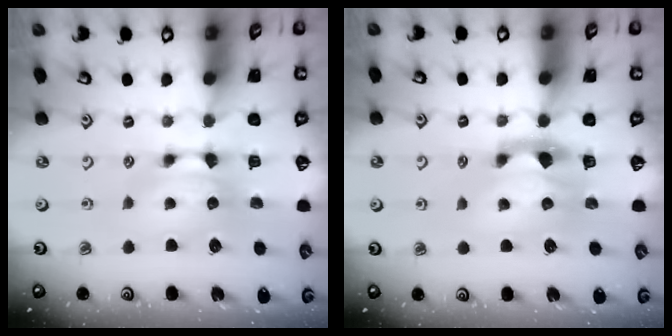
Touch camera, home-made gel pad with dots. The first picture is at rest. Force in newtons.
{"total": 2.1, "press": 1.7, "slide": 1.2}